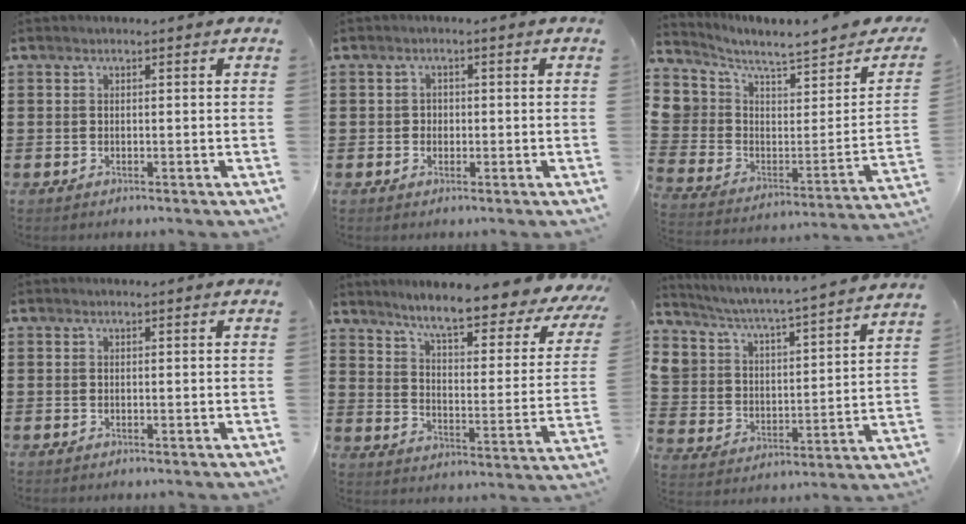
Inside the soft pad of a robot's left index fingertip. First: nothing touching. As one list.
[{"total": 1.3, "force": [0.0, 1.2, 0.5], "torque": [-0.013, 0.006, -0.003]}, {"total": 3.2, "force": [2.5, 2.0, 0.2], "torque": [-0.039, -0.038, 0.037]}, {"total": 0.0}, {"total": 7.6, "force": [6.2, -0.2, 4.4], "torque": [-0.103, -0.045, 0.095]}, {"total": 2.5, "force": [2.4, 0.7, 0.2], "torque": [-0.023, -0.039, 0.030]}]